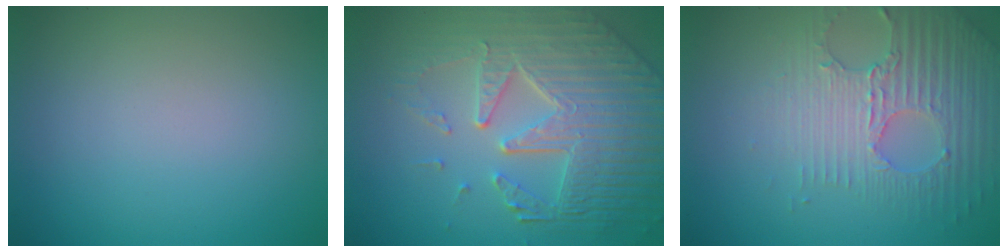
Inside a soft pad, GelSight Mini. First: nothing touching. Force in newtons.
{"total": 8.6, "press": 5.9, "slide": 6.3}
{"total": 4.3, "press": 4.0, "slide": 1.5}